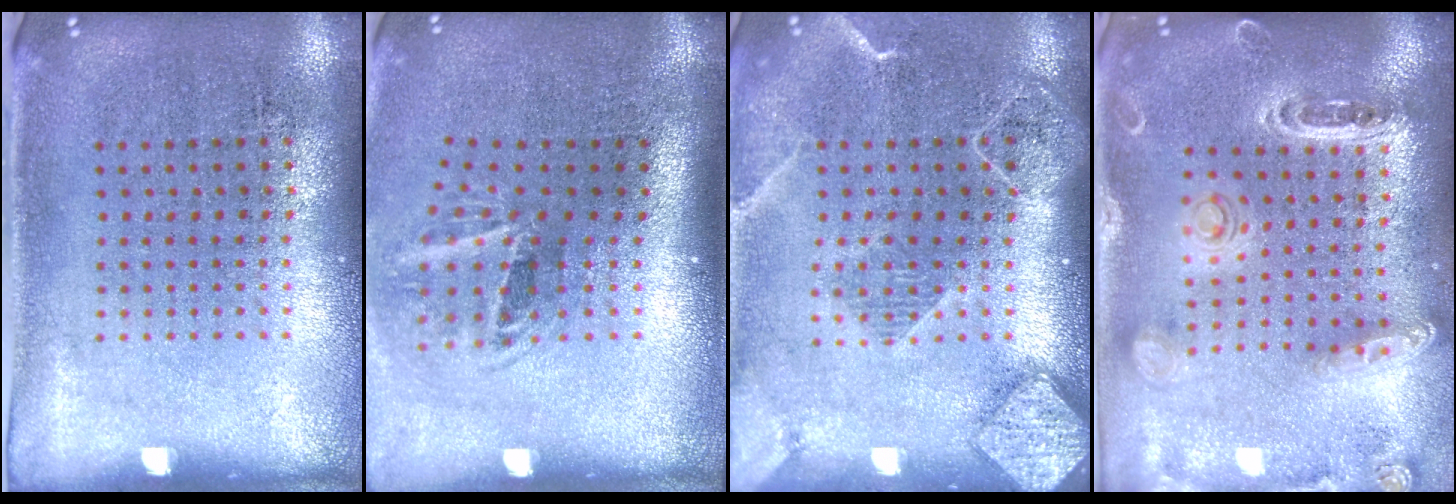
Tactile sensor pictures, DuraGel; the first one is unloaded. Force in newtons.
{"total": 2.0, "press": 1.1, "slide": 1.6}
{"total": 2.1, "press": 1.9, "slide": 1.0}
{"total": 1.4, "press": 1.4, "slide": 0.0}